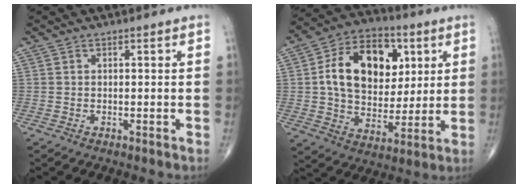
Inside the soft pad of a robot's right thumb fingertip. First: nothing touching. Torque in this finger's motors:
{"motor_torque": [1.85, 2.84, 0.64, -0.44, 0.49]}